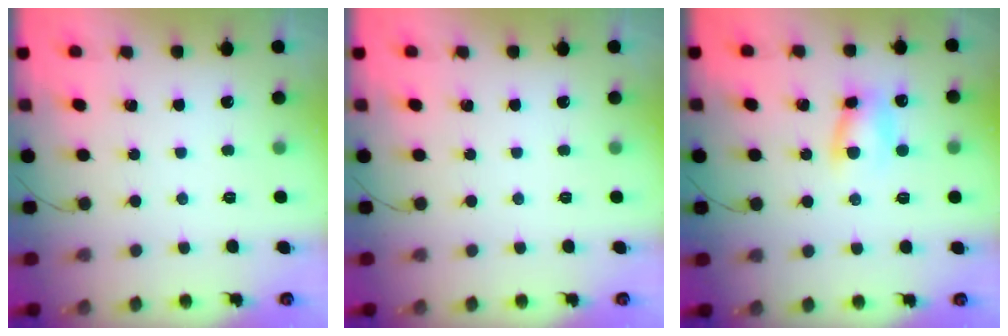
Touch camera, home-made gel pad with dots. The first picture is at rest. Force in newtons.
{"total": 0.0}
{"total": 7.0, "press": 7.0, "slide": 0.9}